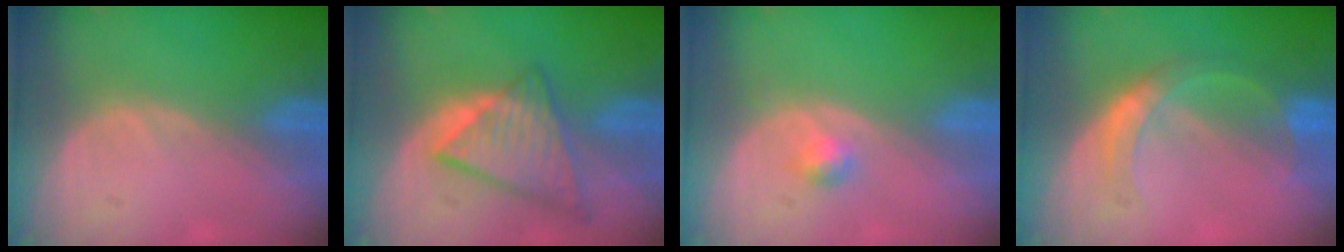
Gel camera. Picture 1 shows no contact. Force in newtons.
{"total": 9.0, "press": 7.8, "slide": 4.4}
{"total": 1.8, "press": 1.6, "slide": 0.9}
{"total": 5.4, "press": 5.0, "slide": 2.2}